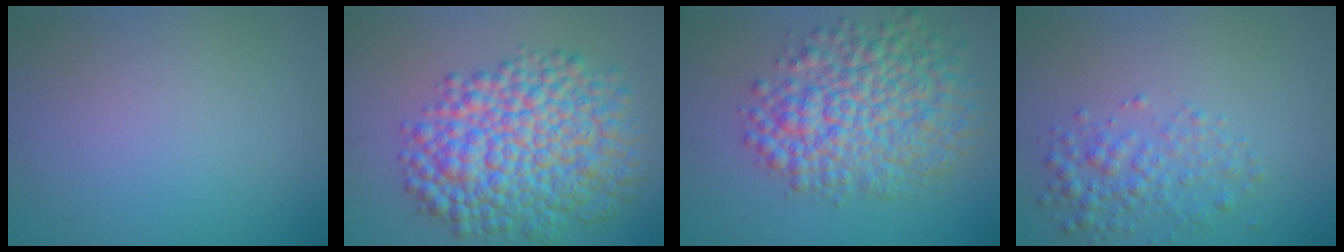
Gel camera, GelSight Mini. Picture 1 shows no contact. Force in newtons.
{"total": 10.5, "press": 10.5, "slide": 0.2}
{"total": 8.3, "press": 8.3, "slide": 0.2}
{"total": 3.0, "press": 3.0, "slide": 0.1}